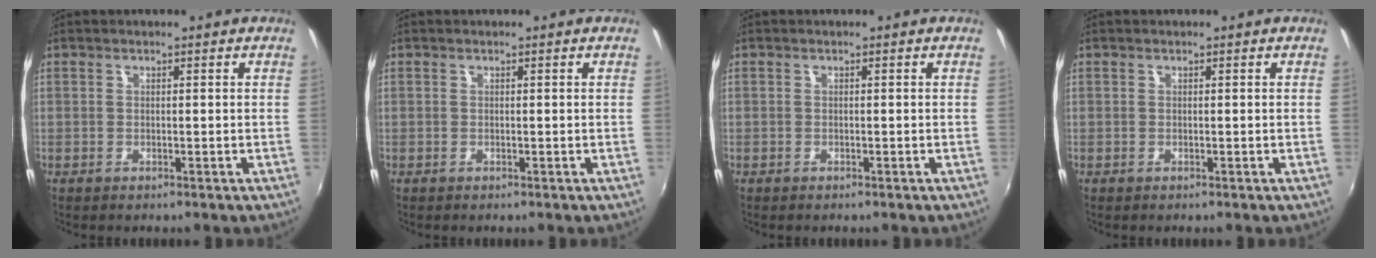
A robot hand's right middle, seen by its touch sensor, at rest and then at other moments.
{"total": 0.0}
{"total": 0.6, "force": [-0.4, 0.4, 0.0], "torque": [0.000, -0.002, -0.008]}
{"total": 0.0}